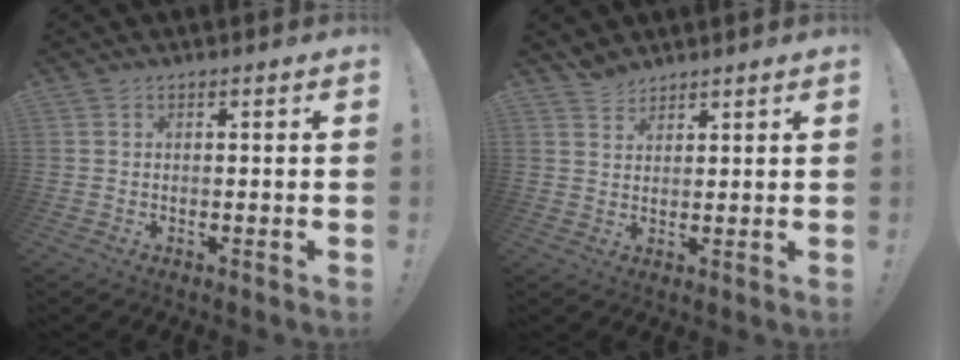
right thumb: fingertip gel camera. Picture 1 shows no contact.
{"total": 4.2, "force": [3.7, 2.1, 0.4], "torque": [-0.004, -0.023, 0.069]}